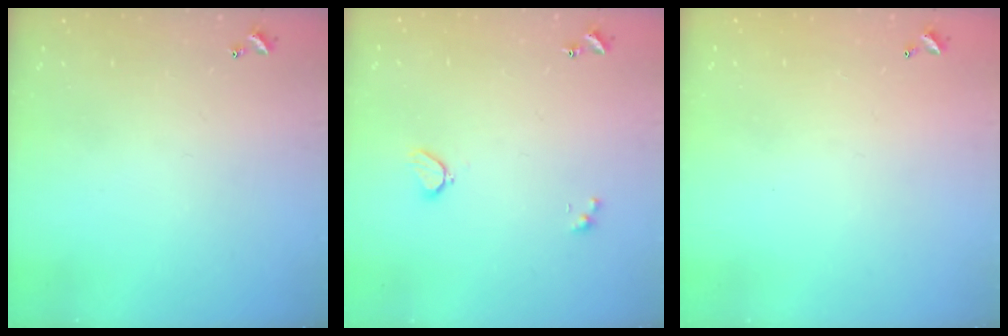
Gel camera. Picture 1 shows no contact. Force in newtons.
{"total": 1.9, "press": 1.9, "slide": 0.6}
{"total": 2.8, "press": 2.8, "slide": 0.1}